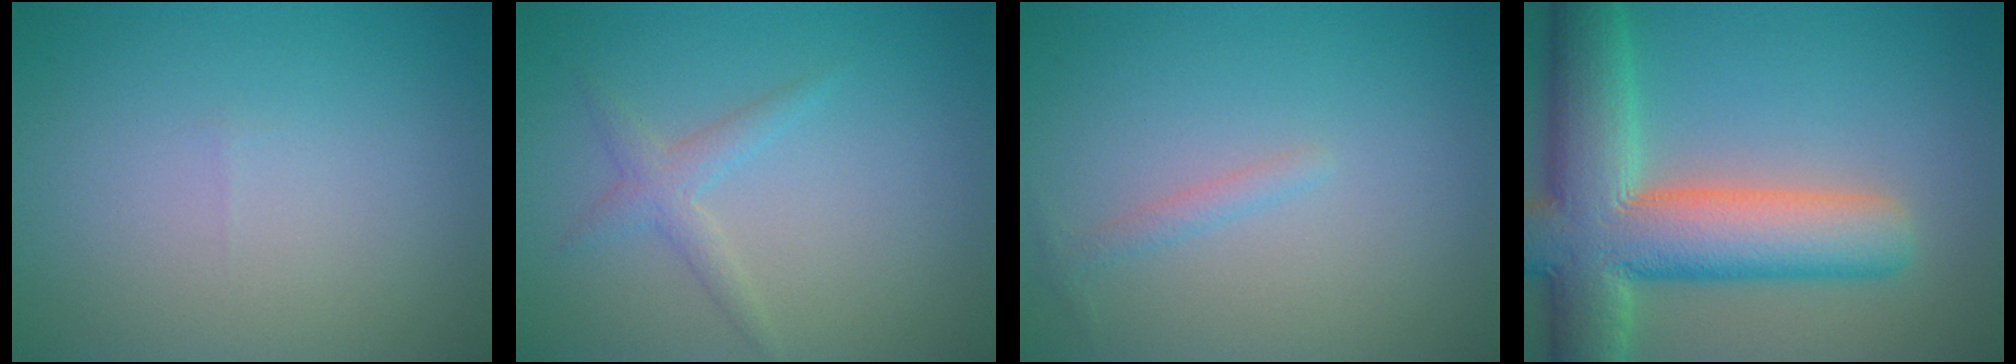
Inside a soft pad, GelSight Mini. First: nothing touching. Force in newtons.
{"total": 1.8, "press": 1.8, "slide": 0.1}
{"total": 0.9, "press": 0.9, "slide": 0.0}
{"total": 11.8, "press": 11.8, "slide": 0.9}